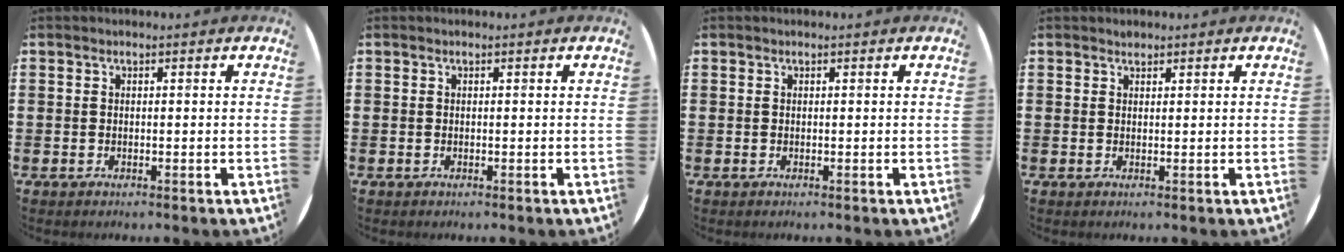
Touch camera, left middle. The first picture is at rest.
{"total": 0.0}
{"total": 0.0}
{"total": 0.7, "force": [0.7, 0.2, 0.0], "torque": [0.000, 0.003, 0.013]}